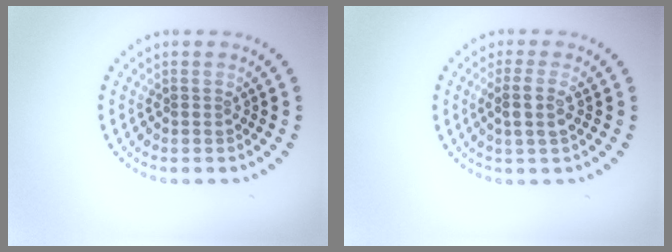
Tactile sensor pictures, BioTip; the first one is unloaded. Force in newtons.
{"total": 2.2, "press": 2.0, "slide": 0.9}